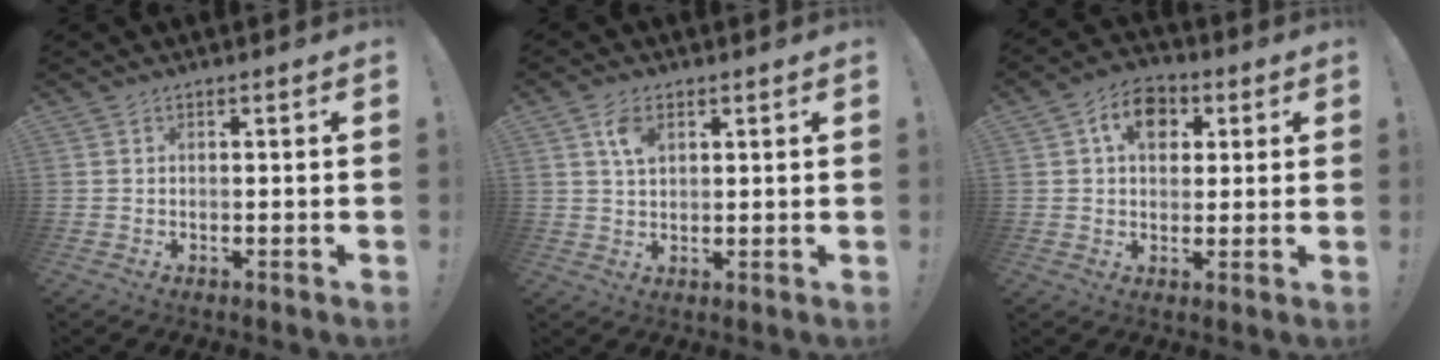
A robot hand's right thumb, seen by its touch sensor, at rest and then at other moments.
{"total": 5.4, "force": [2.6, 3.4, 3.3], "torque": [-0.053, -0.004, 0.046]}
{"total": 9.7, "force": [3.0, 7.2, 5.6], "torque": [-0.075, 0.000, 0.054]}